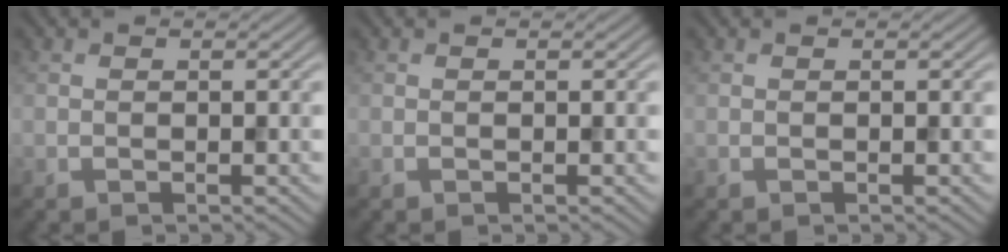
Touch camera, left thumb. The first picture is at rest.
{"total": 0.0}
{"total": 0.0}